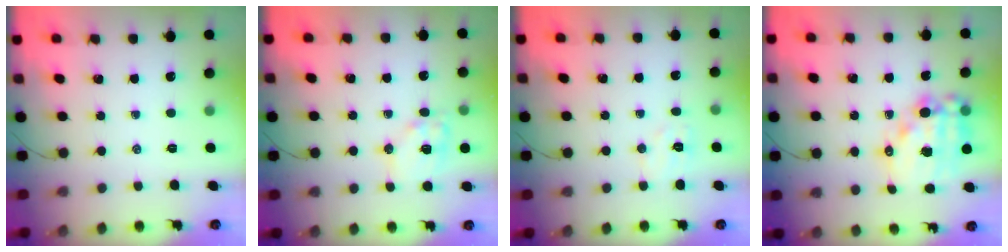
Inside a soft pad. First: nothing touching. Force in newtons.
{"total": 10.5, "press": 10.4, "slide": 1.4}
{"total": 5.2, "press": 5.1, "slide": 1.0}
{"total": 15.7, "press": 15.4, "slide": 3.1}